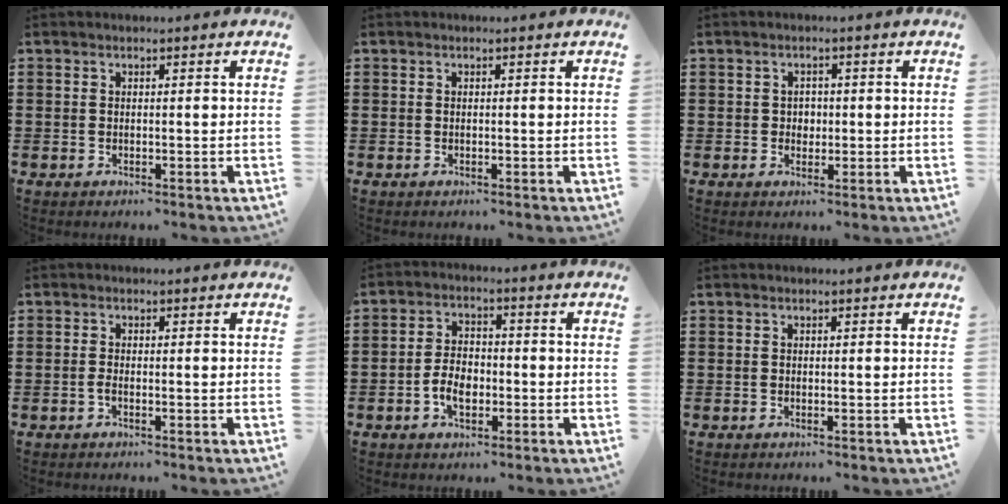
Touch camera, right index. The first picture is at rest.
{"total": 0.0}
{"total": 1.6, "force": [0.1, 1.4, 0.6], "torque": [-0.017, 0.007, 0.000]}
{"total": 1.0, "force": [-0.6, 0.0, 0.8], "torque": [-0.019, -0.009, -0.008]}
{"total": 4.7, "force": [-1.6, 2.7, 3.5], "torque": [-0.079, -0.001, -0.032]}
{"total": 0.0}